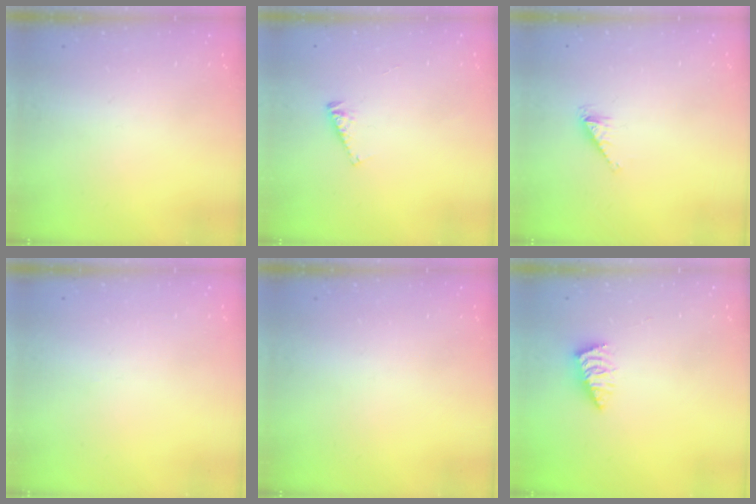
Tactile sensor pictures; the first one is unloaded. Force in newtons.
{"total": 4.6, "press": 4.6, "slide": 0.5}
{"total": 1.5, "press": 1.4, "slide": 0.1}
{"total": 0.0}
{"total": 0.0}
{"total": 1.7, "press": 1.7, "slide": 0.1}